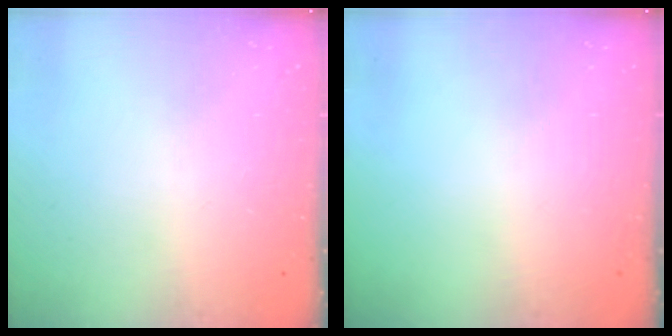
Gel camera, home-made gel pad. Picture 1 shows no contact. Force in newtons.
{"total": 0.0}